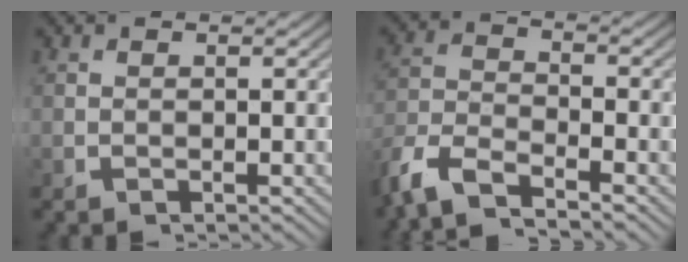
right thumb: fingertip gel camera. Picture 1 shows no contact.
{"total": 7.3, "force": [-5.1, 3.8, 3.5], "torque": [-0.079, -0.020, -0.087]}